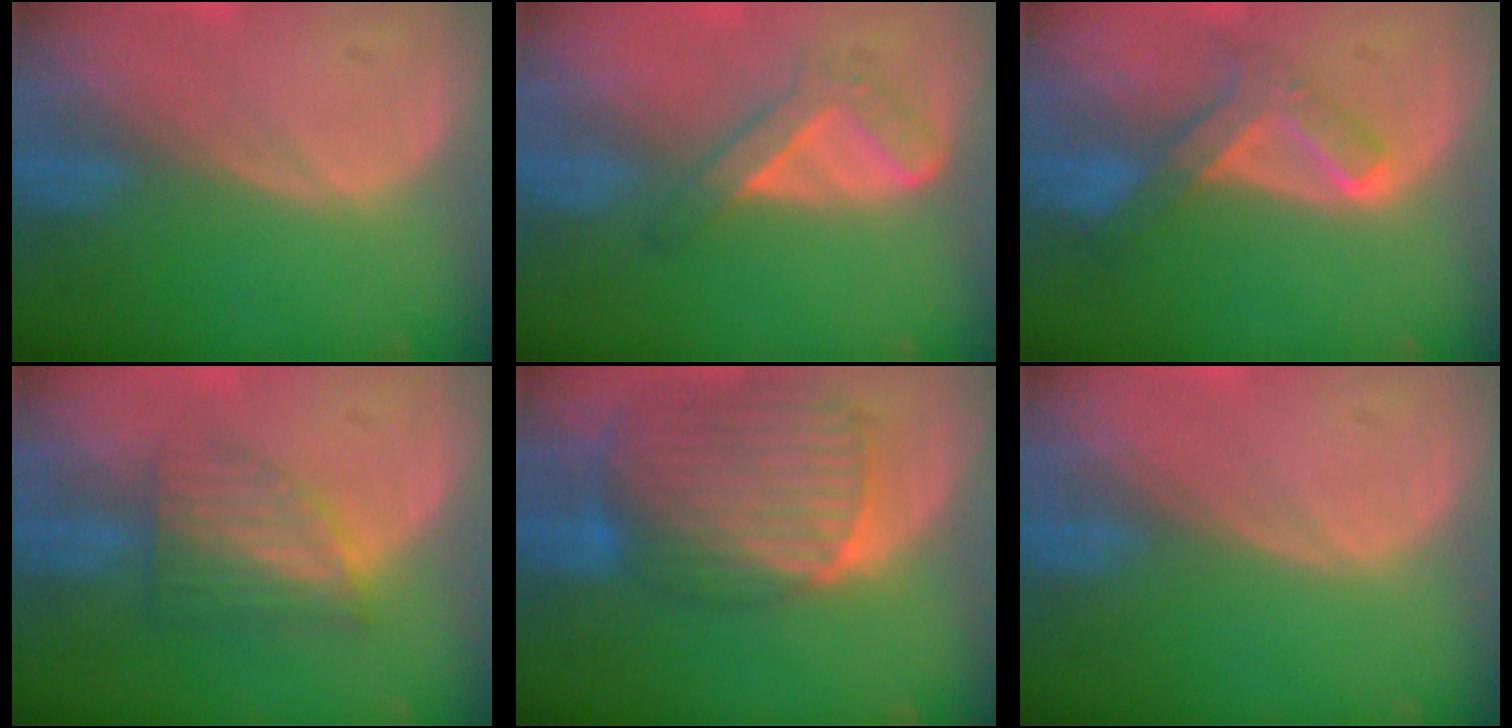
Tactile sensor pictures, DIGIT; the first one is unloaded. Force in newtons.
{"total": 4.8, "press": 4.3, "slide": 2.1}
{"total": 6.6, "press": 5.7, "slide": 3.2}
{"total": 6.3, "press": 5.6, "slide": 2.8}
{"total": 10.7, "press": 9.2, "slide": 5.4}
{"total": 0.0}